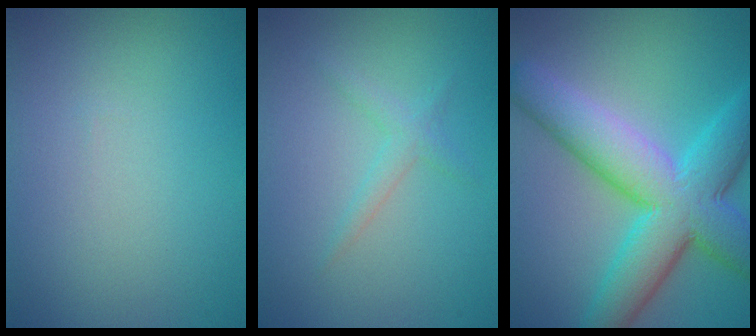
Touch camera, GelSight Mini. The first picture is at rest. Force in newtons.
{"total": 1.3, "press": 1.3, "slide": 0.1}
{"total": 10.1, "press": 10.1, "slide": 0.3}